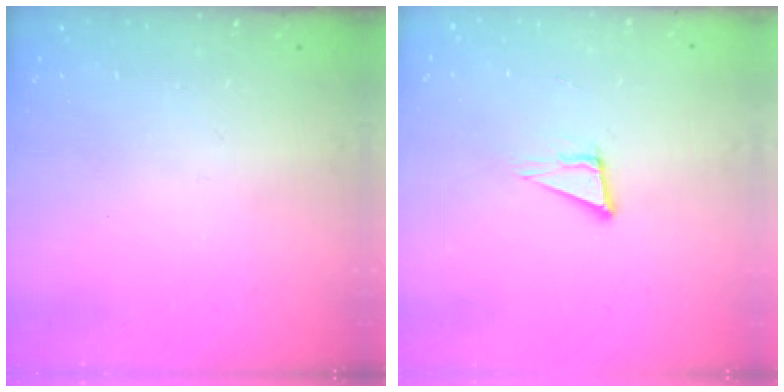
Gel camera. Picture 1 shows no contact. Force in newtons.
{"total": 4.9, "press": 3.8, "slide": 3.0}